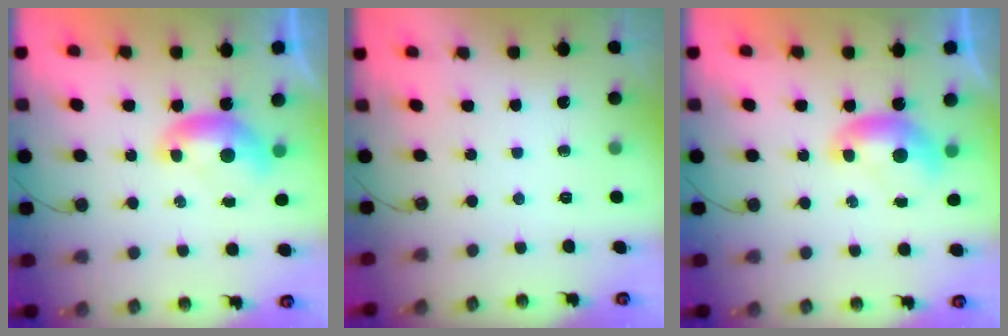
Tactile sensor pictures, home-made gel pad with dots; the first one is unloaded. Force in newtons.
{"total": 0.0}
{"total": 0.0}